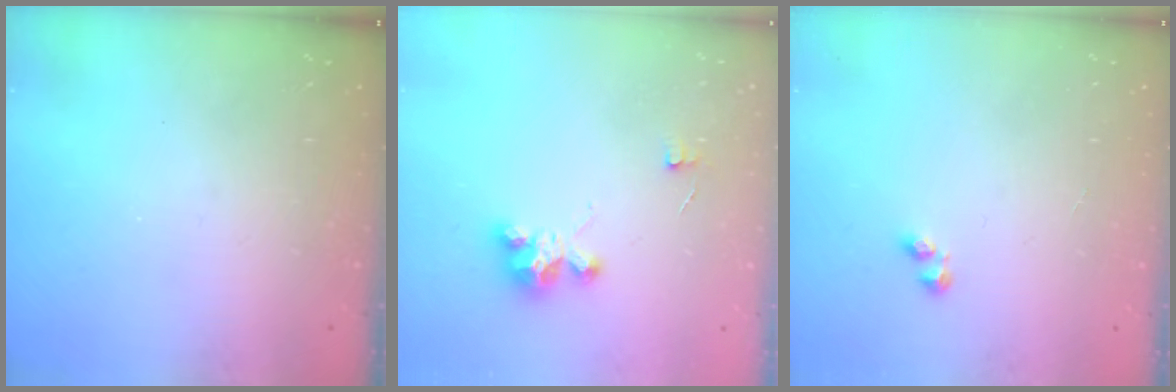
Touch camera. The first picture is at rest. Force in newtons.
{"total": 4.9, "press": 4.8, "slide": 0.2}
{"total": 1.2, "press": 1.0, "slide": 0.6}